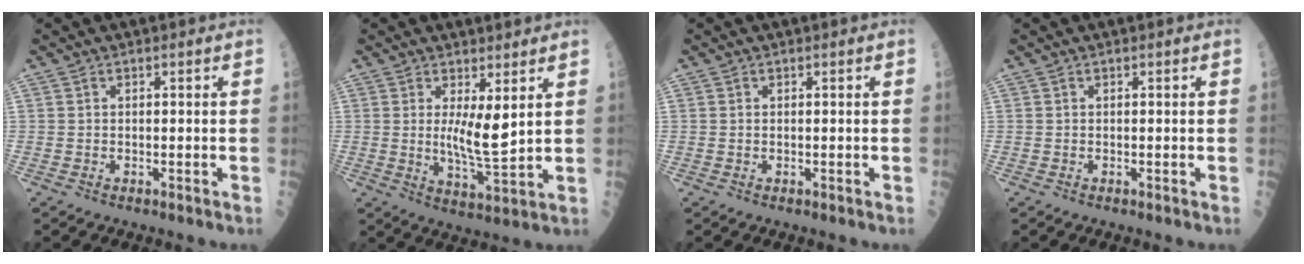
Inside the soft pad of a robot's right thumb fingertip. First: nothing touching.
{"total": 6.4, "force": [2.0, 1.3, 6.0], "torque": [-0.107, -0.029, 0.043]}
{"total": 0.0}
{"total": 0.0}